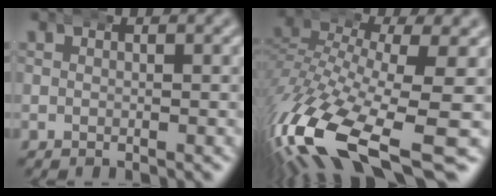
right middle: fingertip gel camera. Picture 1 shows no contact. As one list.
[{"total": 11.2, "force": [-5.9, 5.1, 8.0], "torque": [-0.195, -0.056, -0.071]}]